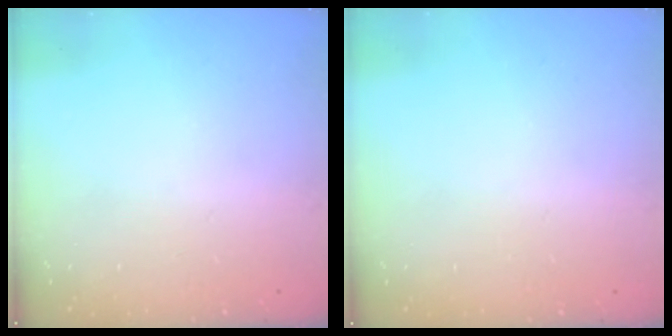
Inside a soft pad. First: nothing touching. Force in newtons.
{"total": 0.6, "press": 0.6, "slide": 0.2}